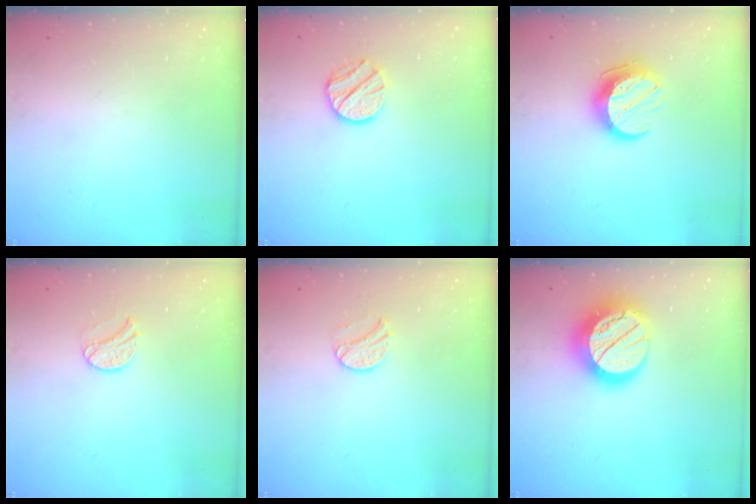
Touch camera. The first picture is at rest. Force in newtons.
{"total": 10.3, "press": 10.3, "slide": 0.9}
{"total": 11.6, "press": 11.5, "slide": 1.0}
{"total": 7.7, "press": 7.7, "slide": 0.7}
{"total": 7.7, "press": 7.7, "slide": 0.7}
{"total": 19.6, "press": 19.5, "slide": 1.5}